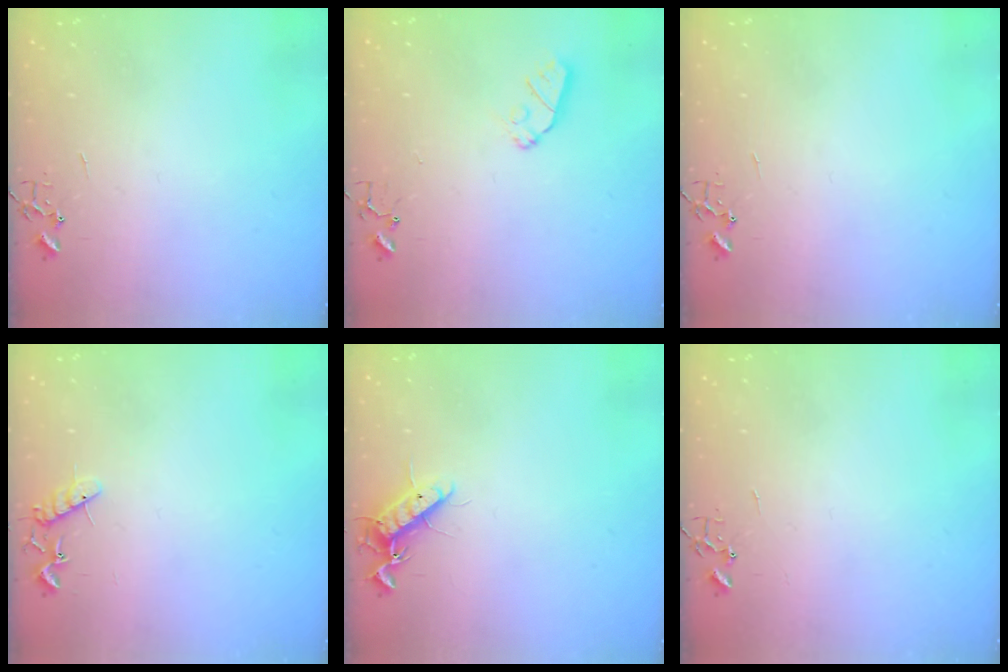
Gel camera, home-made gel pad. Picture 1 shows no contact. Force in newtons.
{"total": 7.3, "press": 7.2, "slide": 0.5}
{"total": 0.0}
{"total": 10.4, "press": 10.3, "slide": 0.9}
{"total": 11.0, "press": 10.9, "slide": 1.9}
{"total": 0.0}